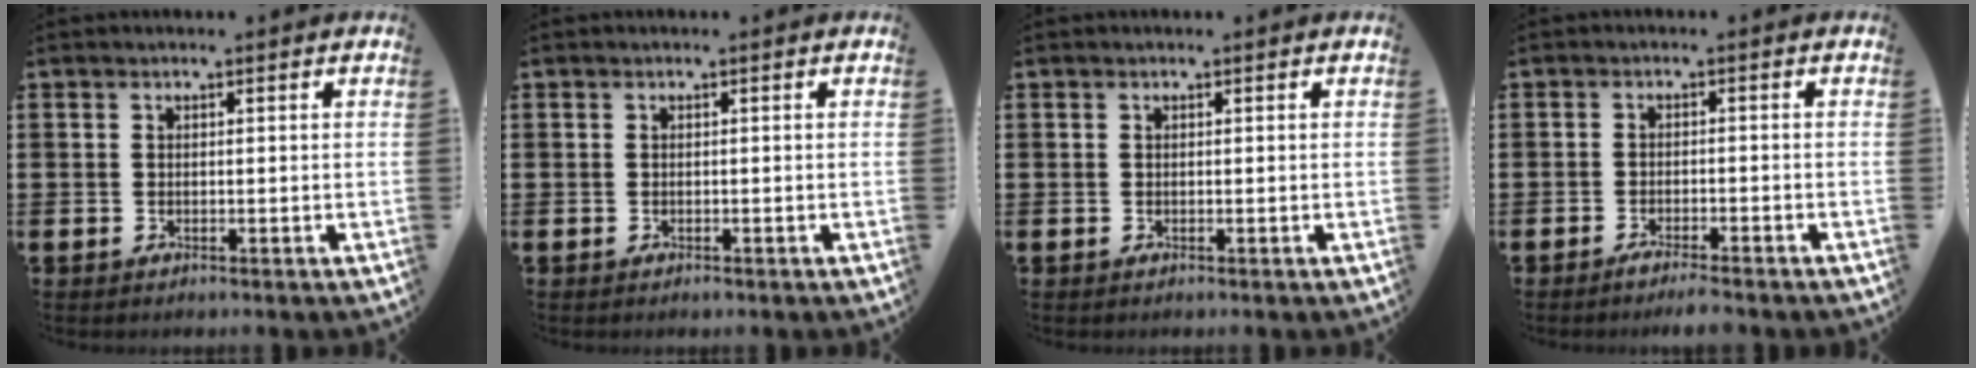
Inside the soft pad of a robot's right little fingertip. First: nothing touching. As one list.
[{"total": 0.0}, {"total": 0.0}, {"total": 1.8, "force": [-1.6, 0.0, 0.8], "torque": [-0.014, 0.004, -0.030]}]